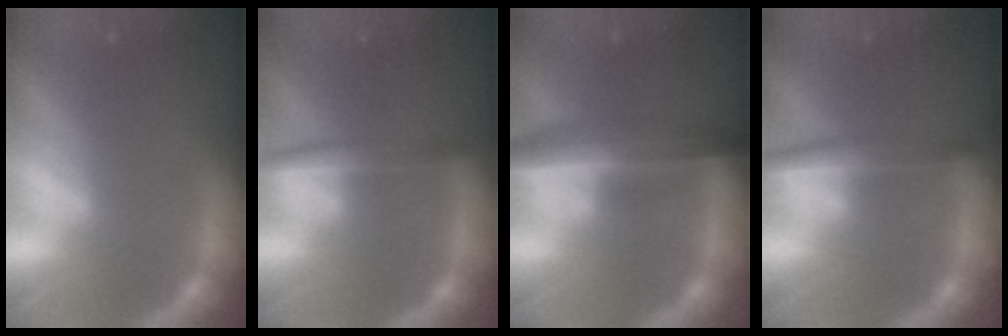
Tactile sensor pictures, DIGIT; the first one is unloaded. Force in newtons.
{"total": 3.0}
{"total": 6.6}
{"total": 3.5}